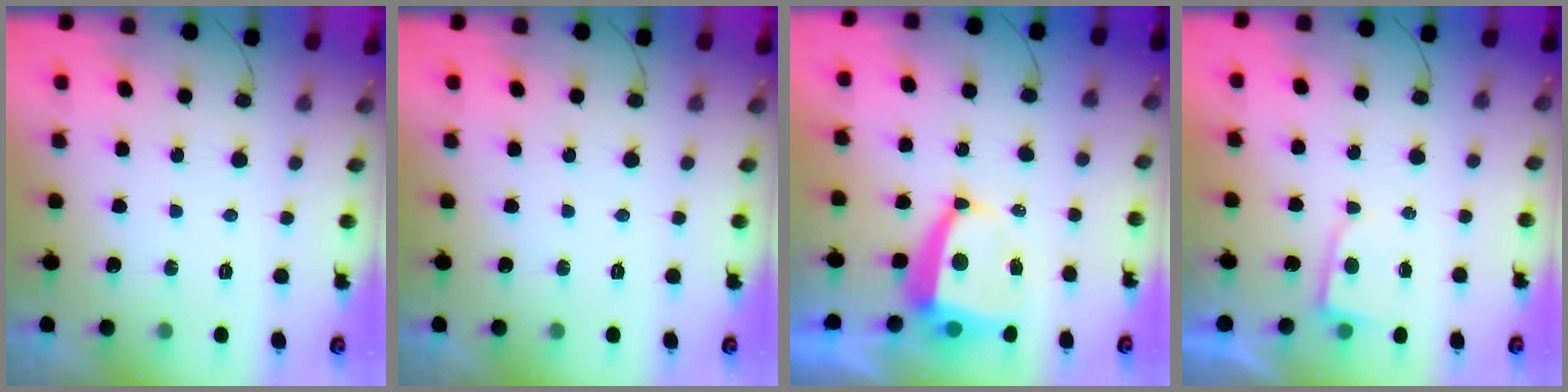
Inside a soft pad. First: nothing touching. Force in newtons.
{"total": 0.0}
{"total": 6.7, "press": 6.6, "slide": 1.0}
{"total": 2.1, "press": 2.1, "slide": 0.3}